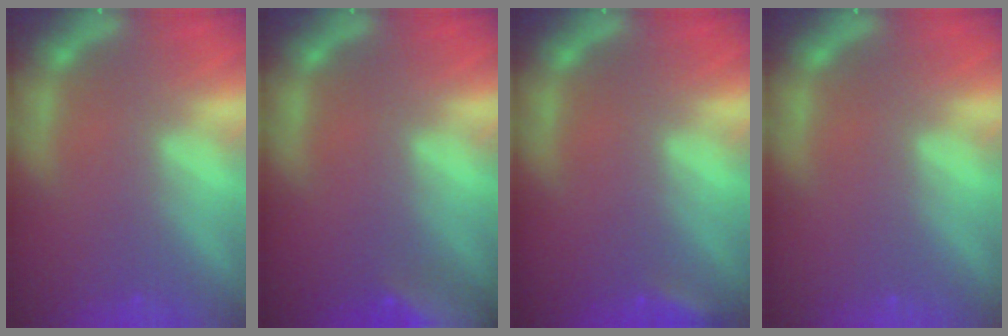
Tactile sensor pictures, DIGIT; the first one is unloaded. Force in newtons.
{"total": 8.5}
{"total": 2.4}
{"total": 0.0}